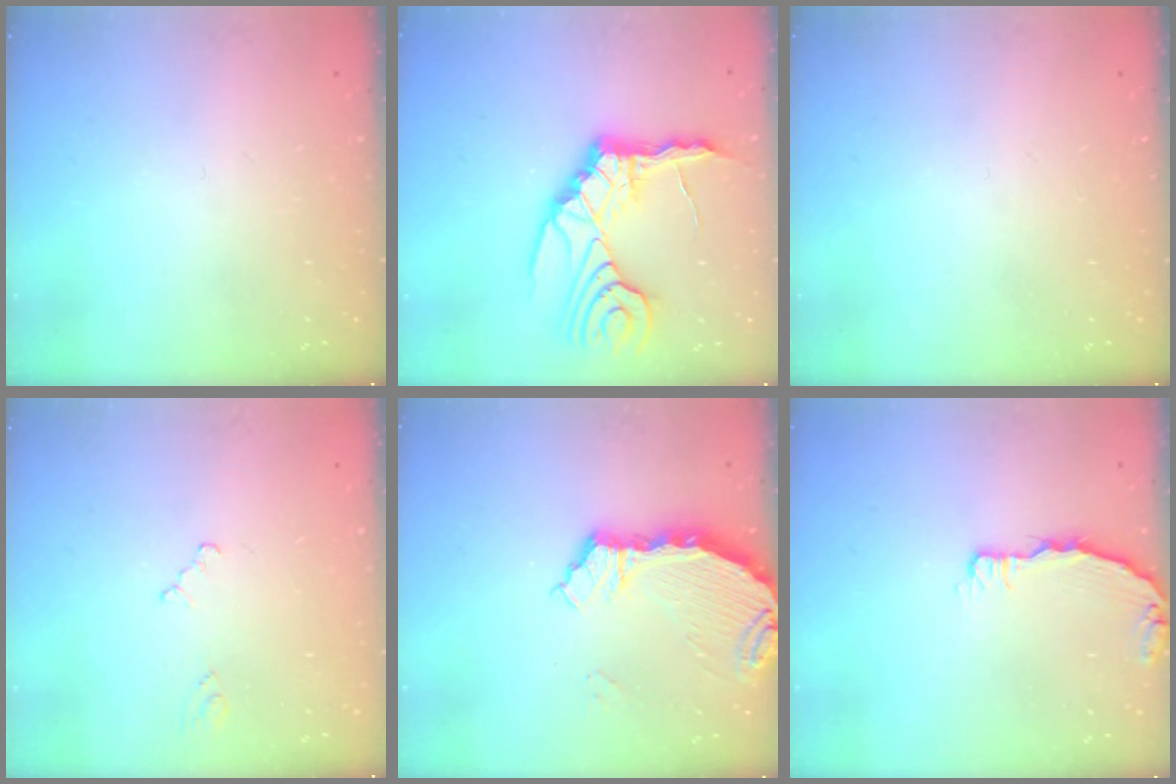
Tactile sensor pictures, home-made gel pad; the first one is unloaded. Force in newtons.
{"total": 12.8, "press": 12.7, "slide": 2.0}
{"total": 0.0}
{"total": 0.0}
{"total": 6.8, "press": 5.1, "slide": 4.6}
{"total": 3.2, "press": 3.2, "slide": 0.3}